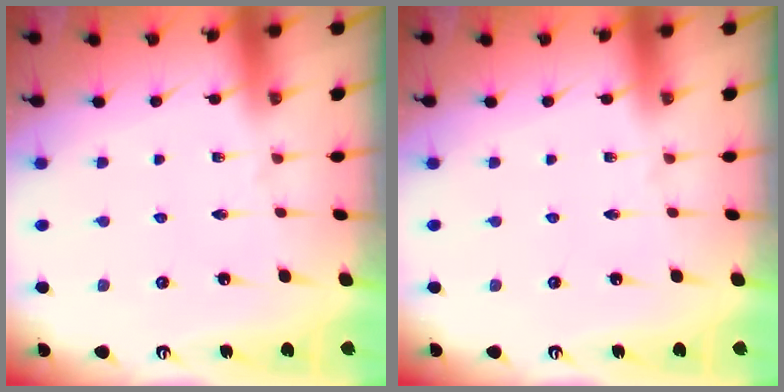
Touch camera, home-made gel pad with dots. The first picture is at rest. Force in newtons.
{"total": 0.0}